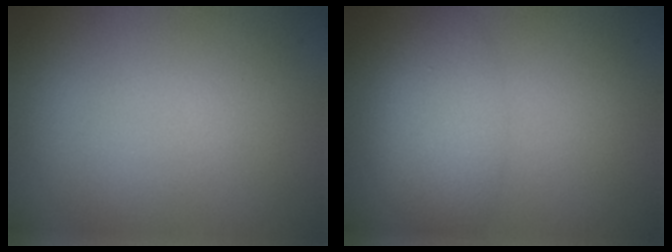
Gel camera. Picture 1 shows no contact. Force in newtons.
{"total": 4.0, "press": 4.0, "slide": 0.2}